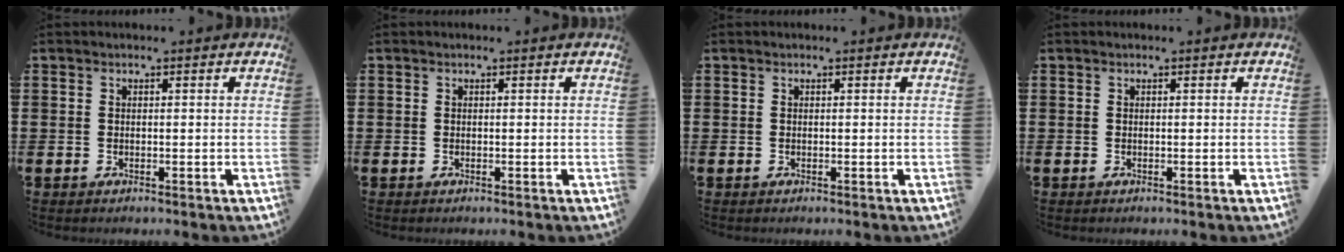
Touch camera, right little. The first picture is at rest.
{"total": 0.0}
{"total": 0.0}
{"total": 0.0}